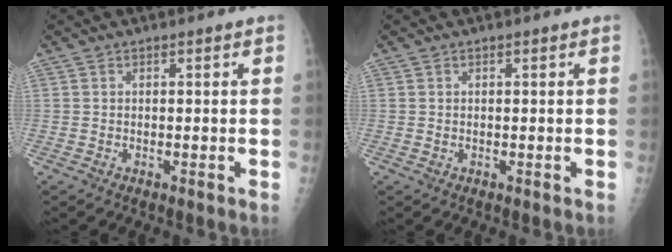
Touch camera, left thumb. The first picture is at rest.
{"total": 0.6, "force": [0.2, 0.4, 0.4], "torque": [-0.002, 0.000, 0.003]}